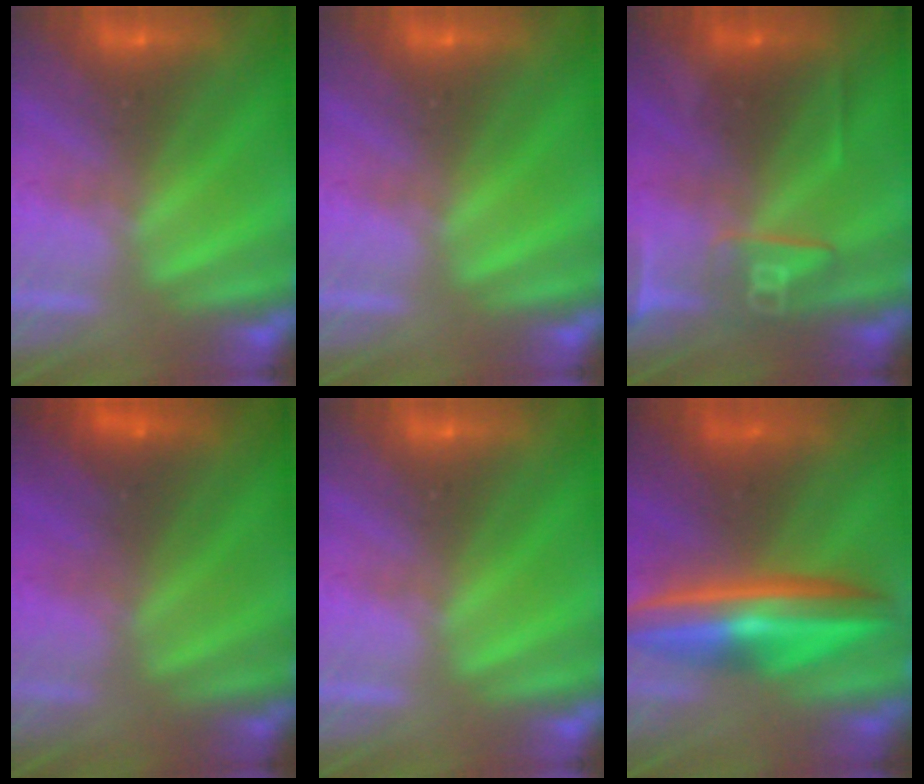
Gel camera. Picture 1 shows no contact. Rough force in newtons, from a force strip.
{"total": 0.0}
{"total": 2.5}
{"total": 1.5}
{"total": 0.0}
{"total": 5.8}